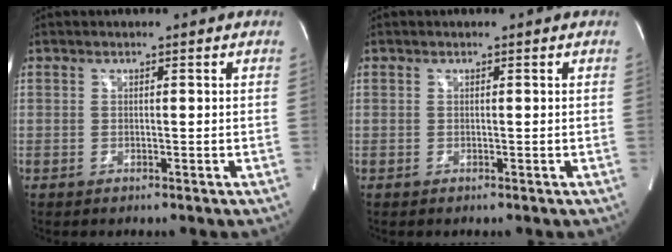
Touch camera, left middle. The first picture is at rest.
{"total": 0.0}